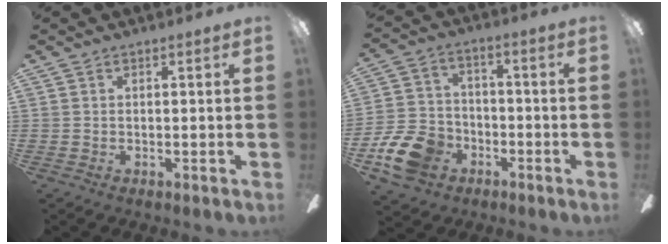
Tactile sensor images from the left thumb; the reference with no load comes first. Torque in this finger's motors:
{"motor_torque": [-0.96, 0.99, 0.00, 0.02, 0.02]}